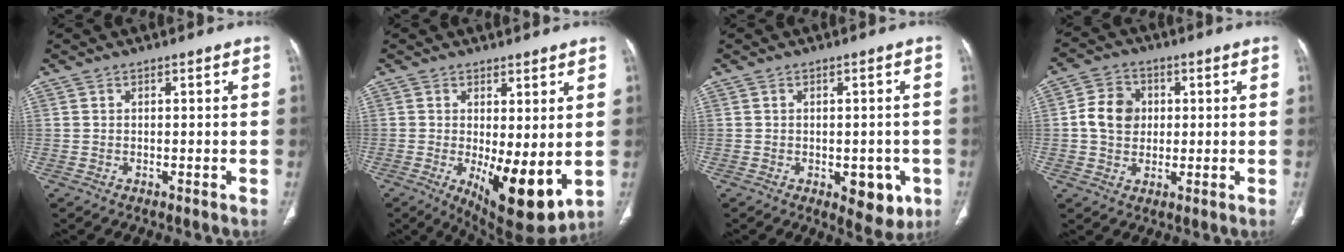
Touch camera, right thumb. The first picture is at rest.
{"total": 11.4, "force": [-1.4, 4.0, 10.5], "torque": [-0.155, -0.031, -0.007]}
{"total": 7.0, "force": [-2.4, 3.7, 5.4], "torque": [-0.039, 0.001, -0.021]}
{"total": 7.6, "force": [0.7, 6.4, 4.1], "torque": [-0.056, 0.007, 0.007]}